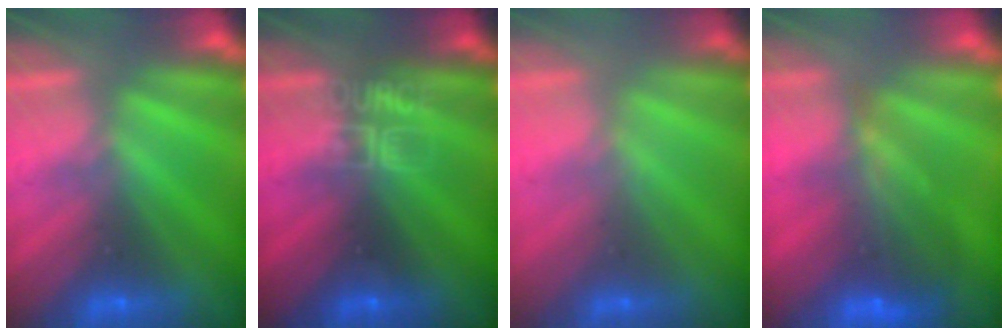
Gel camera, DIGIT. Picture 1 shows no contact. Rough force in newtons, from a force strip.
{"total": 3.2}
{"total": 2.1}
{"total": 6.9}